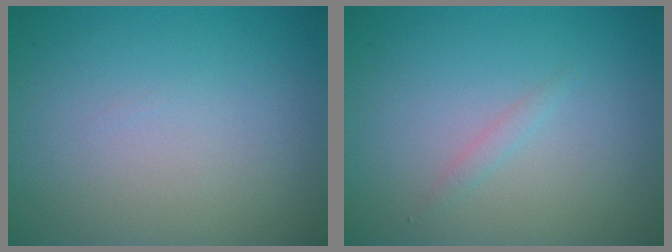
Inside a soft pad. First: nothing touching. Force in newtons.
{"total": 0.7, "press": 0.7, "slide": 0.1}